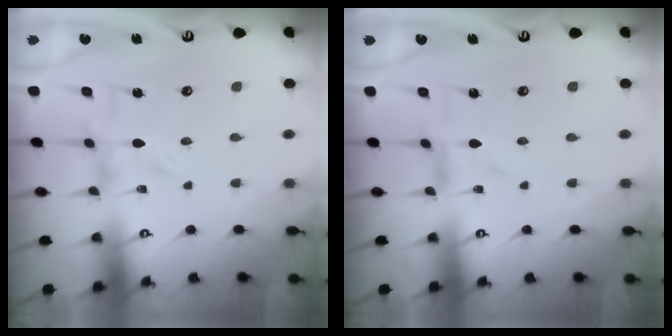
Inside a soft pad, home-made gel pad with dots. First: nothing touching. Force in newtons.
{"total": 0.0}